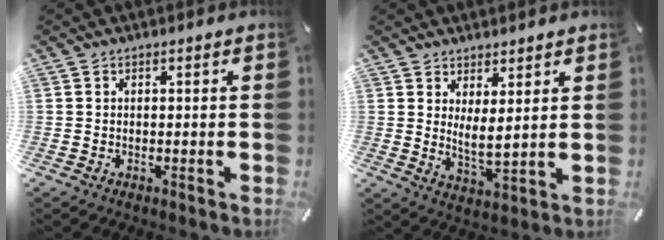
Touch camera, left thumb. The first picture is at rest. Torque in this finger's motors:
{"motor_torque": [0.32, -0.15, 0.45, -0.45, 0.06]}